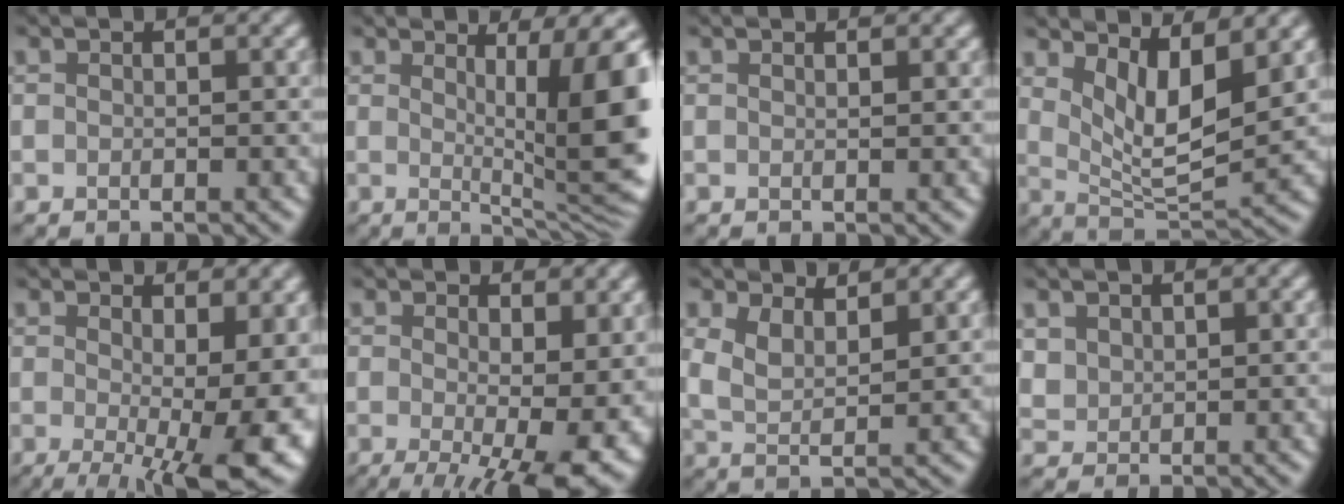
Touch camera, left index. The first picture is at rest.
{"total": 8.9, "force": [1.4, 2.2, 8.6], "torque": [-0.114, -0.009, 0.022]}
{"total": 0.5, "force": [0.5, 0.0, 0.2], "torque": [0.001, 0.001, 0.005]}
{"total": 5.8, "force": [2.8, 1.8, 4.8], "torque": [-0.092, -0.016, 0.051]}
{"total": 11.0, "force": [-0.5, 3.7, 10.3], "torque": [-0.132, -0.013, 0.002]}
{"total": 10.7, "force": [-0.8, 3.8, 10.0], "torque": [-0.130, -0.016, 0.004]}
{"total": 3.3, "force": [1.8, 1.4, 2.4], "torque": [-0.056, -0.004, 0.032]}
{"total": 1.5, "force": [0.9, 1.1, 0.5], "torque": [-0.016, -0.004, 0.022]}